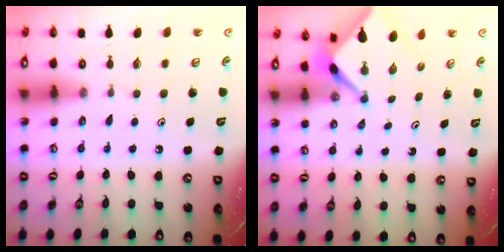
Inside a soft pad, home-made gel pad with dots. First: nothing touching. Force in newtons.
{"total": 2.6, "press": 2.6, "slide": 0.3}